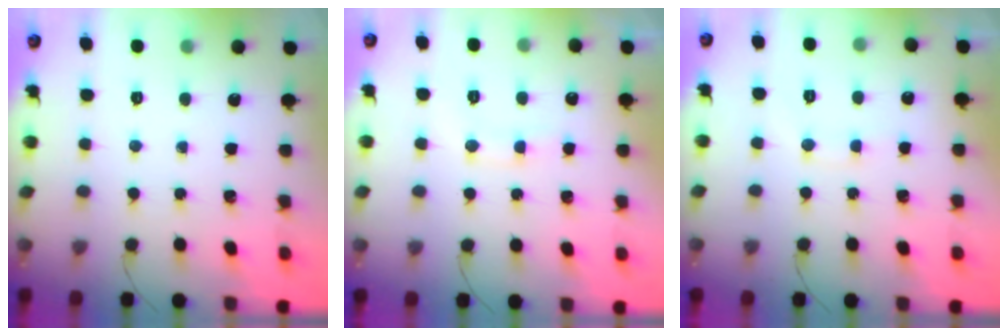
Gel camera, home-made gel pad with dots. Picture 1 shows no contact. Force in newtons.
{"total": 9.4, "press": 9.3, "slide": 1.3}
{"total": 7.4, "press": 7.2, "slide": 1.5}